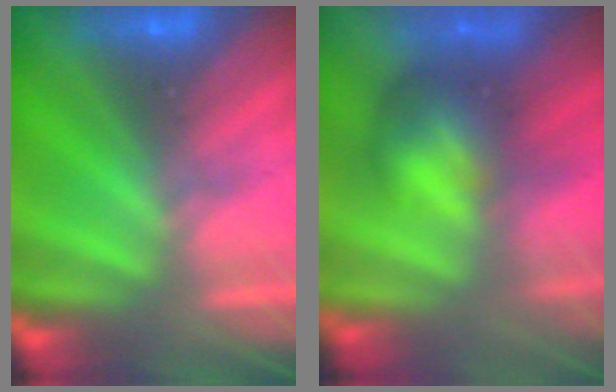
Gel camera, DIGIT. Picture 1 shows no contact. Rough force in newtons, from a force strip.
{"total": 9.7}